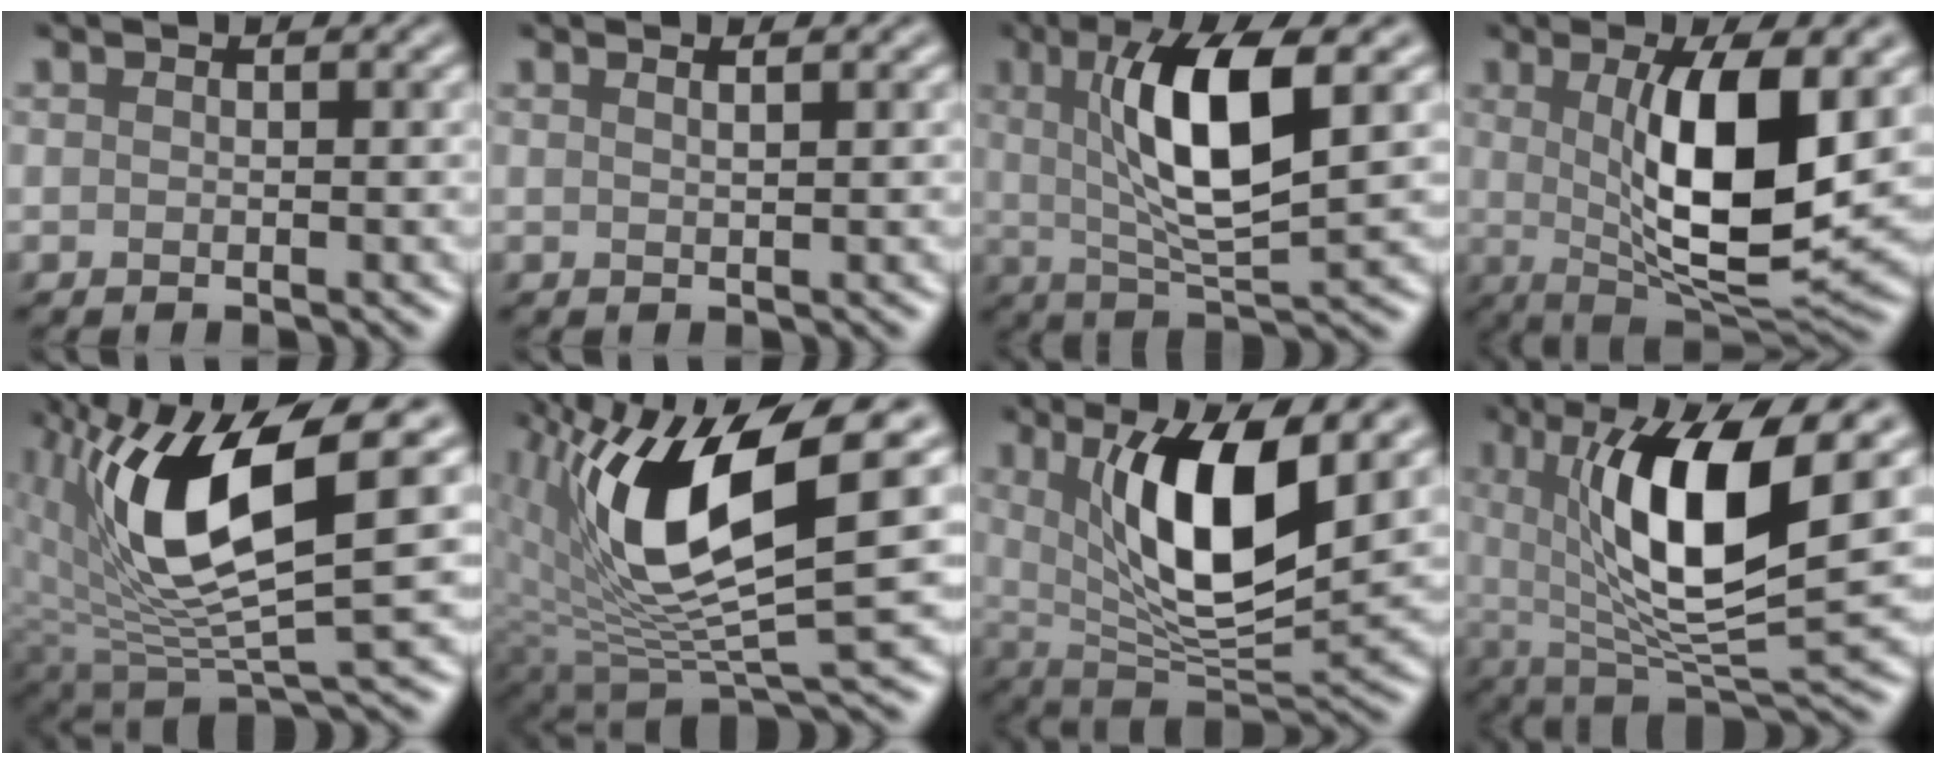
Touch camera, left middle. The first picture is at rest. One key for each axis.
{"total": 1.4, "fx": 0.8, "fy": 0.5, "fz": 1.0, "tx": -0.004, "ty": 0.002, "tz": 0.002}
{"total": 8.8, "fx": 2.0, "fy": 2.3, "fz": 8.2, "tx": -0.139, "ty": -0.005, "tz": 0.039}
{"total": 10.5, "fx": 1.3, "fy": 3.1, "fz": 9.9, "tx": -0.154, "ty": -0.011, "tz": 0.027}
{"total": 10.8, "fx": 2.6, "fy": 4.0, "fz": 9.7, "tx": -0.191, "ty": -0.008, "tz": 0.050}
{"total": 12.1, "fx": 3.2, "fy": 4.1, "fz": 10.9, "tx": -0.212, "ty": -0.009, "tz": 0.063}
{"total": 10.0, "fx": 2.7, "fy": 3.3, "fz": 9.1, "tx": -0.152, "ty": -0.014, "tz": 0.050}
{"total": 10.9, "fx": 2.5, "fy": 3.0, "fz": 10.1, "tx": -0.163, "ty": -0.012, "tz": 0.049}